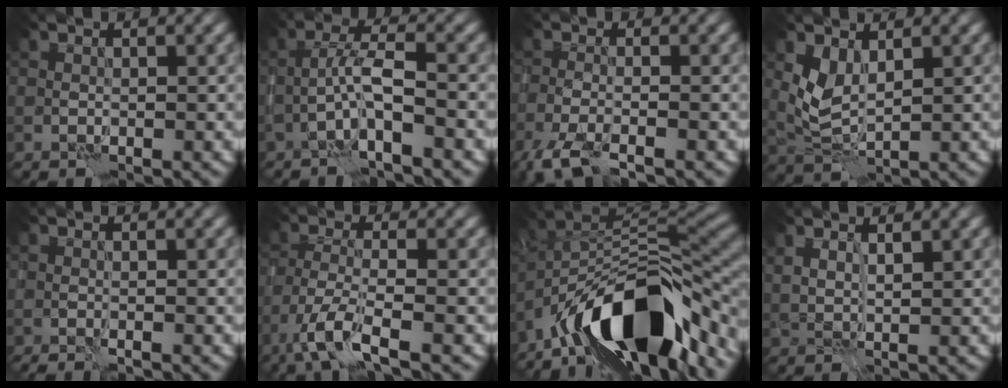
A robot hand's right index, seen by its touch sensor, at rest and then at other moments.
{"total": 3.2, "force": [-1.4, -0.1, 2.9], "torque": [-0.055, 0.017, -0.030]}
{"total": 3.6, "force": [-2.9, 0.3, 2.0], "torque": [-0.045, -0.010, -0.062]}
{"total": 2.4, "force": [1.9, 0.7, 1.3], "torque": [-0.036, -0.008, 0.046]}
{"total": 1.0, "force": [-0.8, -0.2, 0.6], "torque": [-0.015, 0.002, -0.013]}
{"total": 5.3, "force": [-3.5, 0.8, 3.8], "torque": [-0.078, -0.005, -0.072]}
{"total": 13.4, "force": [-7.7, 5.4, 9.6], "torque": [-0.154, 0.013, -0.129]}
{"total": 2.1, "force": [2.0, -0.4, 0.1], "torque": [-0.007, -0.004, 0.044]}